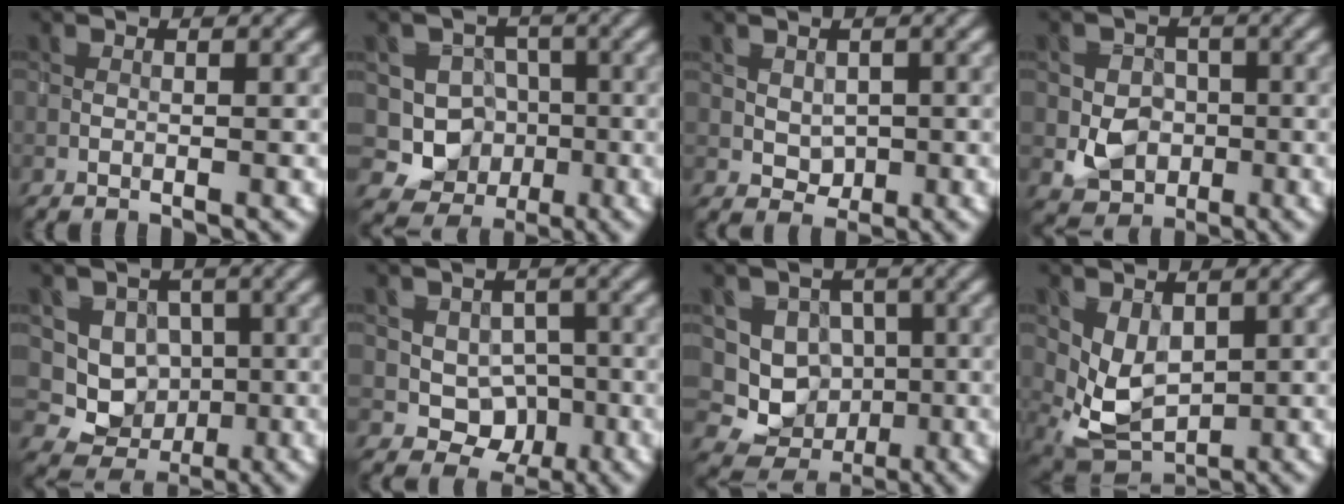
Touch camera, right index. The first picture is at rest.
{"total": 6.4, "force": [-1.1, 6.0, 1.7], "torque": [-0.004, 0.006, -0.045]}
{"total": 1.6, "force": [0.4, 1.4, 0.7], "torque": [-0.012, -0.004, 0.010]}
{"total": 3.7, "force": [-0.5, 3.2, 1.7], "torque": [-0.018, -0.002, -0.008]}
{"total": 5.2, "force": [0.5, 4.9, 1.7], "torque": [-0.002, 0.002, -0.006]}
{"total": 3.8, "force": [-0.2, 3.3, 1.8], "torque": [-0.013, -0.001, -0.002]}
{"total": 6.0, "force": [0.2, 5.6, 1.9], "torque": [-0.007, 0.004, -0.013]}
{"total": 4.0, "force": [1.0, 2.8, 2.6], "torque": [-0.056, -0.012, 0.027]}